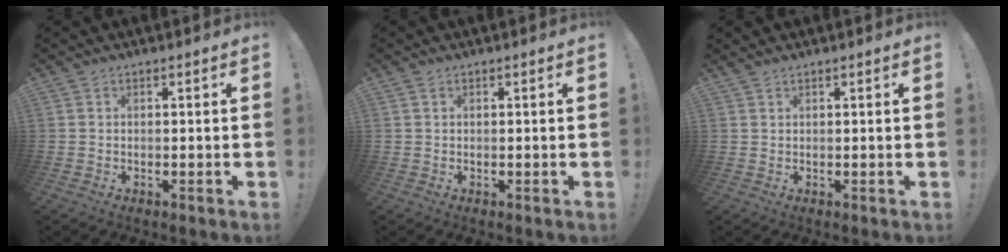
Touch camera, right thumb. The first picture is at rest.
{"total": 0.6, "force": [0.4, 0.3, 0.2], "torque": [0.000, -0.001, 0.006]}
{"total": 0.9, "force": [0.8, 0.2, 0.2], "torque": [0.004, -0.004, 0.015]}